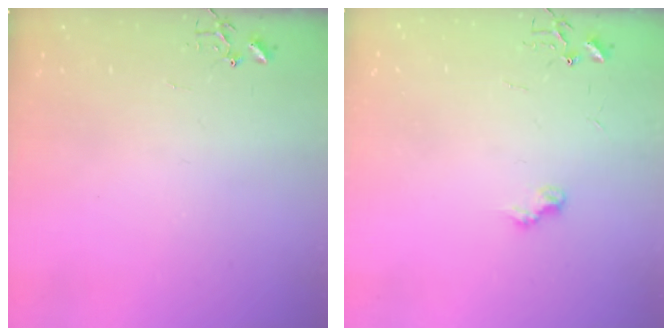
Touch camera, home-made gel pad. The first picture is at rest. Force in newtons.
{"total": 7.1, "press": 7.1, "slide": 0.5}